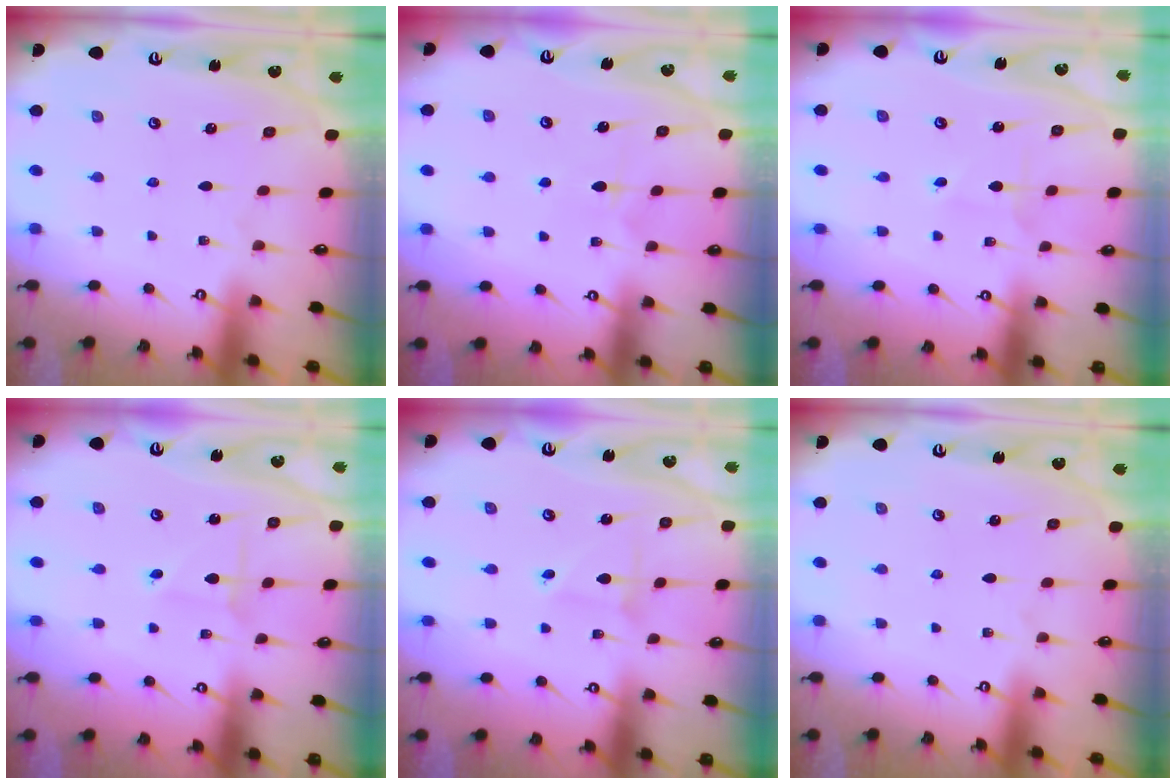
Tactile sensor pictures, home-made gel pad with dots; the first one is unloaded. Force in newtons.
{"total": 5.4, "press": 5.4, "slide": 0.7}
{"total": 1.6, "press": 1.6, "slide": 0.2}
{"total": 2.3, "press": 2.3, "slide": 0.2}
{"total": 2.1, "press": 2.1, "slide": 0.2}
{"total": 0.0}